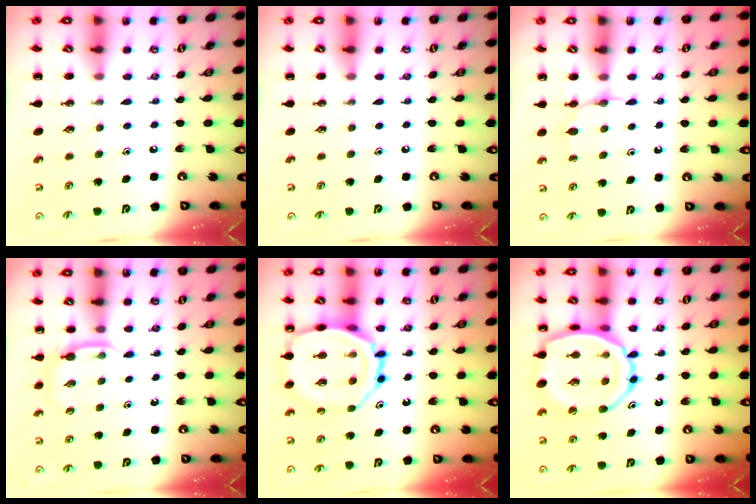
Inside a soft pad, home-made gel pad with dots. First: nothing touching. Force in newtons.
{"total": 0.0}
{"total": 5.1, "press": 4.9, "slide": 1.6}
{"total": 3.1, "press": 2.9, "slide": 1.1}
{"total": 16.6, "press": 16.5, "slide": 2.1}
{"total": 14.6, "press": 14.5, "slide": 1.8}